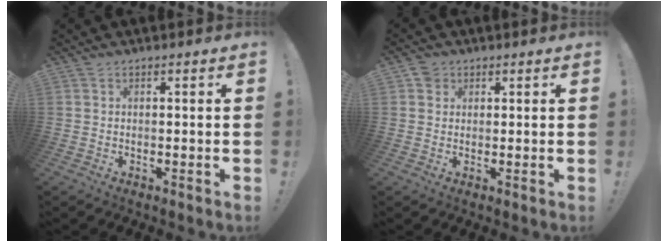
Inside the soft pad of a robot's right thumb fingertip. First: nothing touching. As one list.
[{"total": 2.9, "force": [1.5, 2.4, 0.6], "torque": [-0.014, 0.002, 0.028]}]